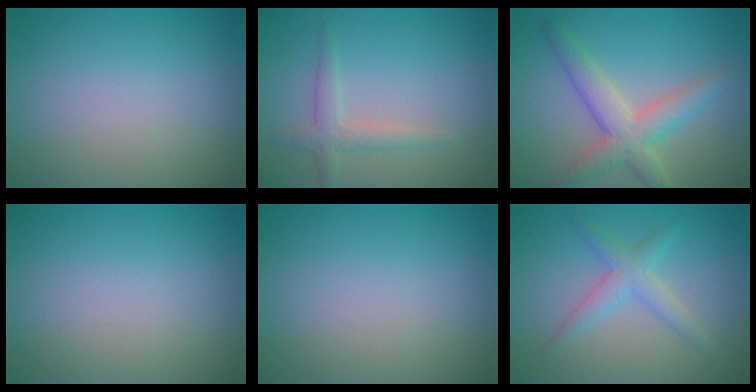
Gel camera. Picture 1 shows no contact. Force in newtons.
{"total": 2.1, "press": 2.1, "slide": 0.1}
{"total": 4.9, "press": 4.9, "slide": 0.3}
{"total": 0.0}
{"total": 0.0}
{"total": 2.6, "press": 2.6, "slide": 0.0}